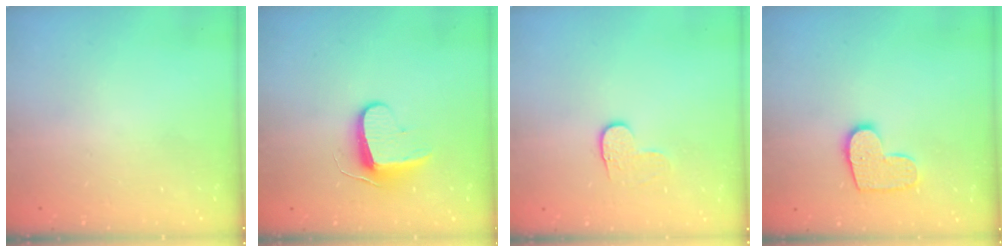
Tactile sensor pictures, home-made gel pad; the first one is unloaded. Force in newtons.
{"total": 8.7, "press": 8.6, "slide": 0.5}
{"total": 3.6, "press": 3.6, "slide": 0.4}
{"total": 9.9, "press": 9.9, "slide": 0.4}